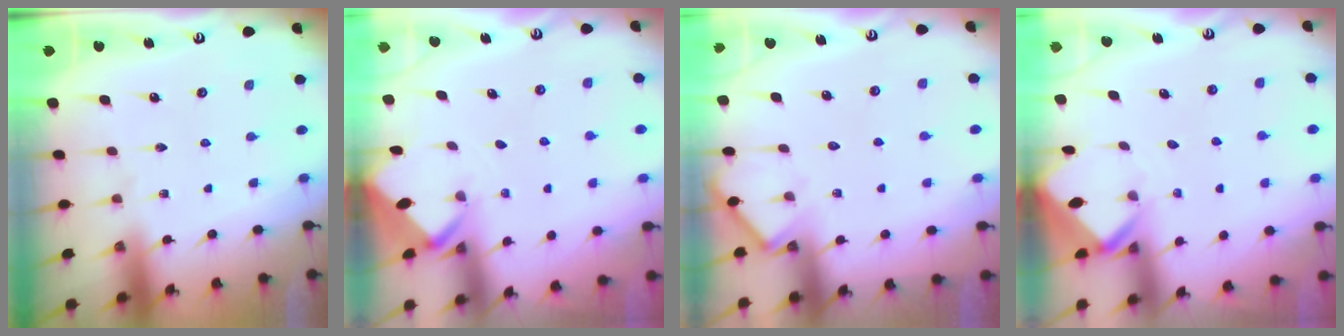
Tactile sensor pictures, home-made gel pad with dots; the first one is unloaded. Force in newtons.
{"total": 2.2, "press": 2.2, "slide": 0.2}
{"total": 5.5, "press": 5.5, "slide": 0.4}
{"total": 2.8, "press": 2.8, "slide": 0.2}